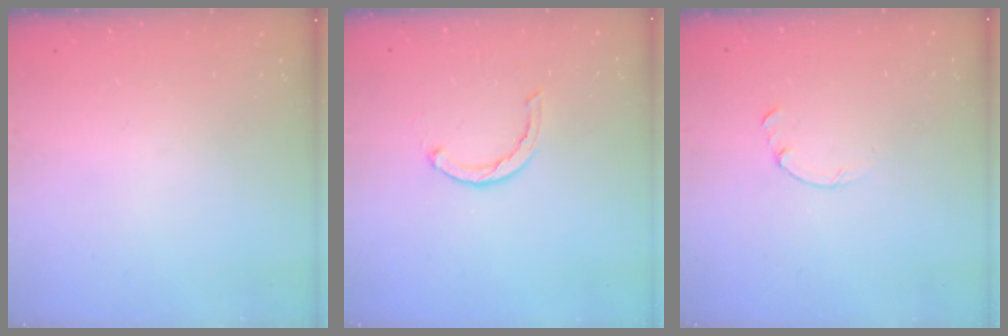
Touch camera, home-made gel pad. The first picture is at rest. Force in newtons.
{"total": 3.1, "press": 3.0, "slide": 0.5}
{"total": 0.0}